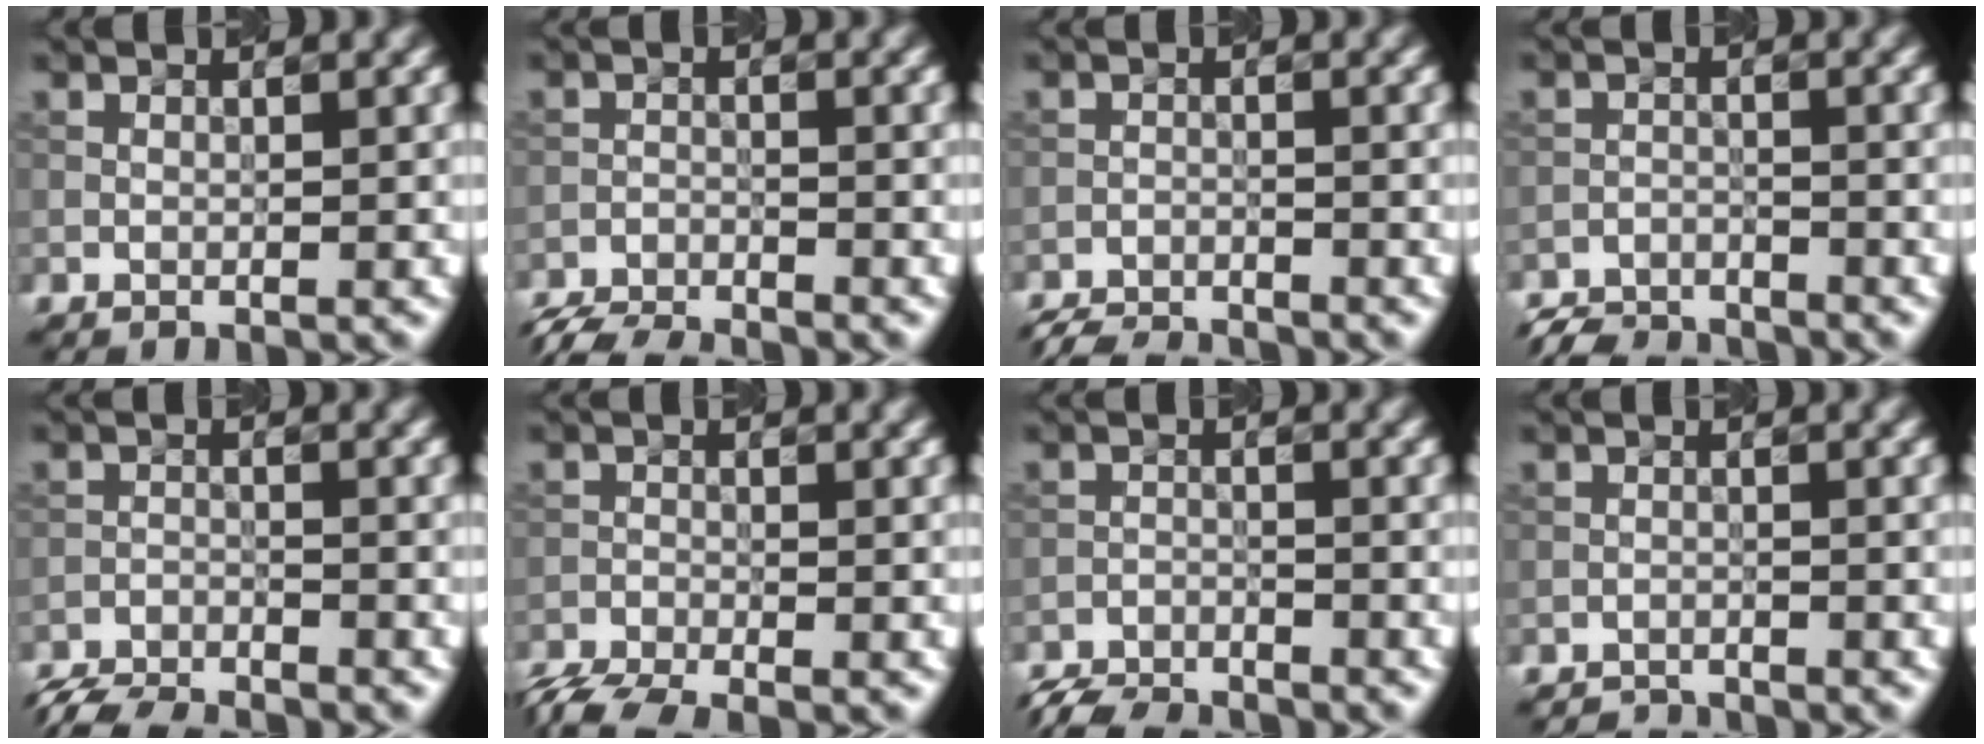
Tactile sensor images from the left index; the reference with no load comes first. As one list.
[{"total": 5.1, "force": [-5.0, 0.6, 1.1], "torque": [-0.029, -0.021, -0.090]}, {"total": 4.0, "force": [-3.9, 0.4, 0.8], "torque": [-0.018, -0.014, -0.075]}, {"total": 4.0, "force": [-3.9, 0.7, 0.5], "torque": [-0.007, -0.008, -0.077]}, {"total": 5.3, "force": [-5.2, 0.6, 1.1], "torque": [-0.029, -0.022, -0.093]}, {"total": 4.4, "force": [-3.8, 0.9, 2.0], "torque": [-0.041, -0.022, -0.081]}, {"total": 4.6, "force": [-4.5, 0.6, 0.8], "torque": [-0.021, -0.018, -0.087]}, {"total": 1.9, "force": [-1.9, 0.1, 0.0], "torque": [0.006, -0.003, -0.035]}]